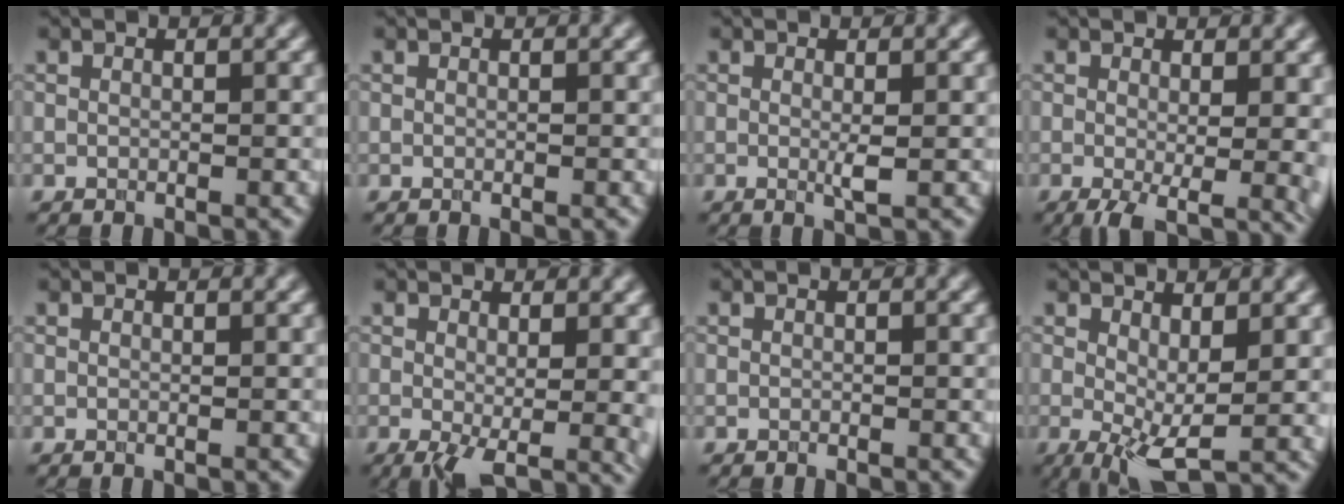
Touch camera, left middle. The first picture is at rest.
{"total": 0.0}
{"total": 1.2, "force": [0.0, 0.1, 1.2], "torque": [-0.023, -0.004, -0.002]}
{"total": 6.2, "force": [-1.1, 2.7, 5.5], "torque": [-0.089, -0.024, -0.005]}
{"total": 0.0}
{"total": 5.7, "force": [-0.6, 2.4, 5.1], "torque": [-0.088, -0.021, 0.000]}
{"total": 0.0}
{"total": 5.6, "force": [0.5, 2.2, 5.2], "torque": [-0.098, -0.012, 0.010]}